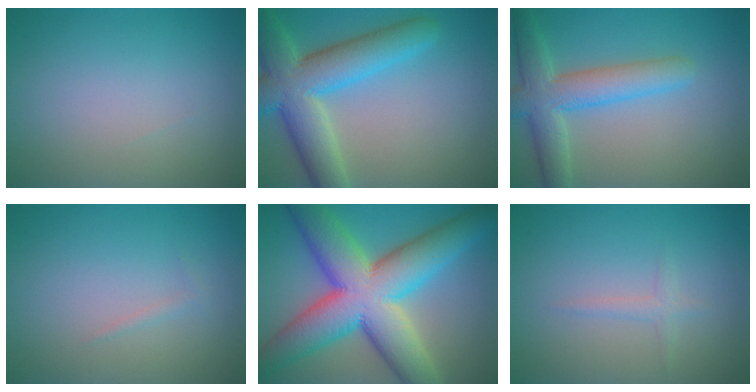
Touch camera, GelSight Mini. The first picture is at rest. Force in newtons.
{"total": 9.0, "press": 9.0, "slide": 0.4}
{"total": 5.8, "press": 5.8, "slide": 0.5}
{"total": 0.6, "press": 0.5, "slide": 0.1}
{"total": 14.2, "press": 14.2, "slide": 0.6}
{"total": 1.1, "press": 1.1, "slide": 0.1}